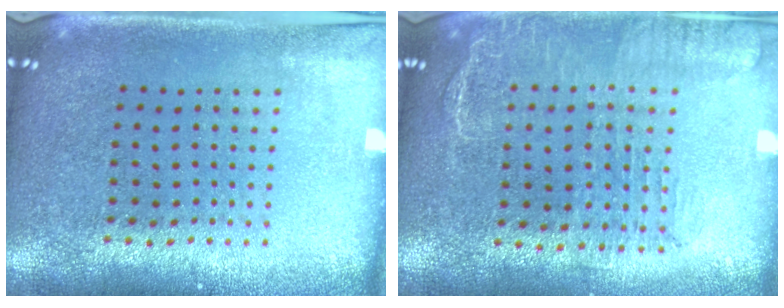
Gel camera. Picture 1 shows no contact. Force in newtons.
{"total": 1.7, "press": 1.4, "slide": 1.0}